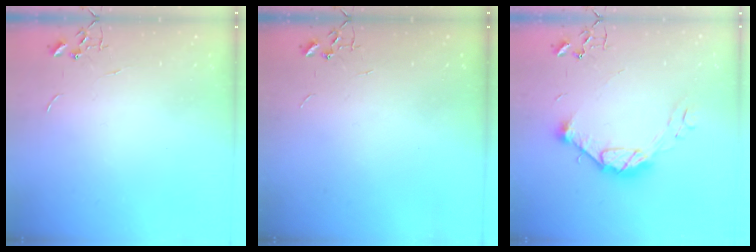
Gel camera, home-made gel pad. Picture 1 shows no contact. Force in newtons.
{"total": 0.0}
{"total": 11.7, "press": 11.7, "slide": 0.4}